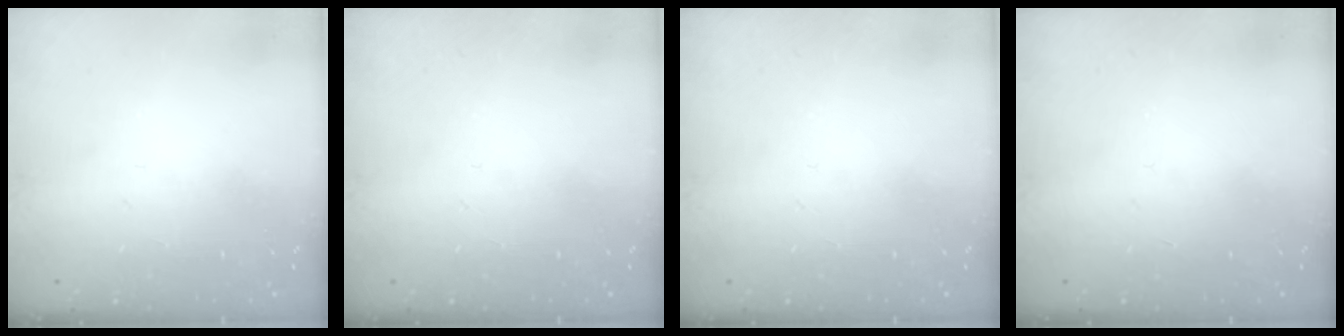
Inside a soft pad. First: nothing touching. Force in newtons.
{"total": 0.0}
{"total": 0.0}
{"total": 0.0}